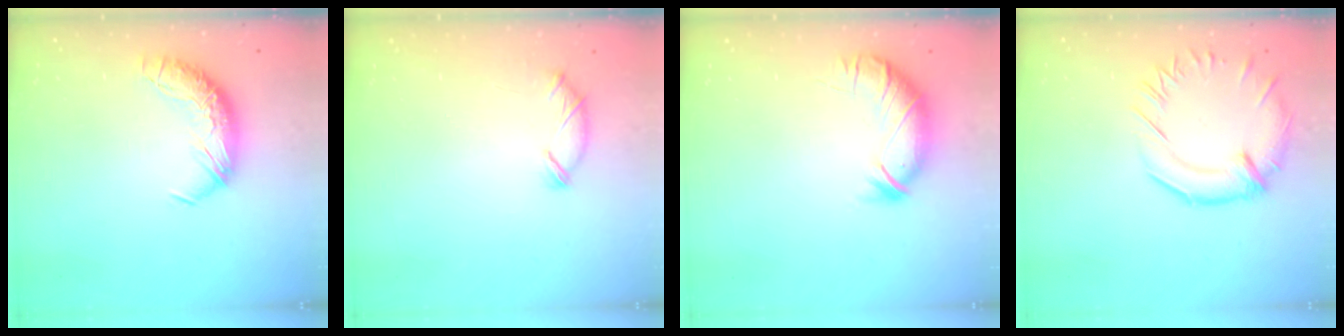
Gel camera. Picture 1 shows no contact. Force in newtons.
{"total": 6.2, "press": 6.2, "slide": 0.6}
{"total": 3.8, "press": 3.5, "slide": 1.4}
{"total": 2.6, "press": 2.1, "slide": 1.5}